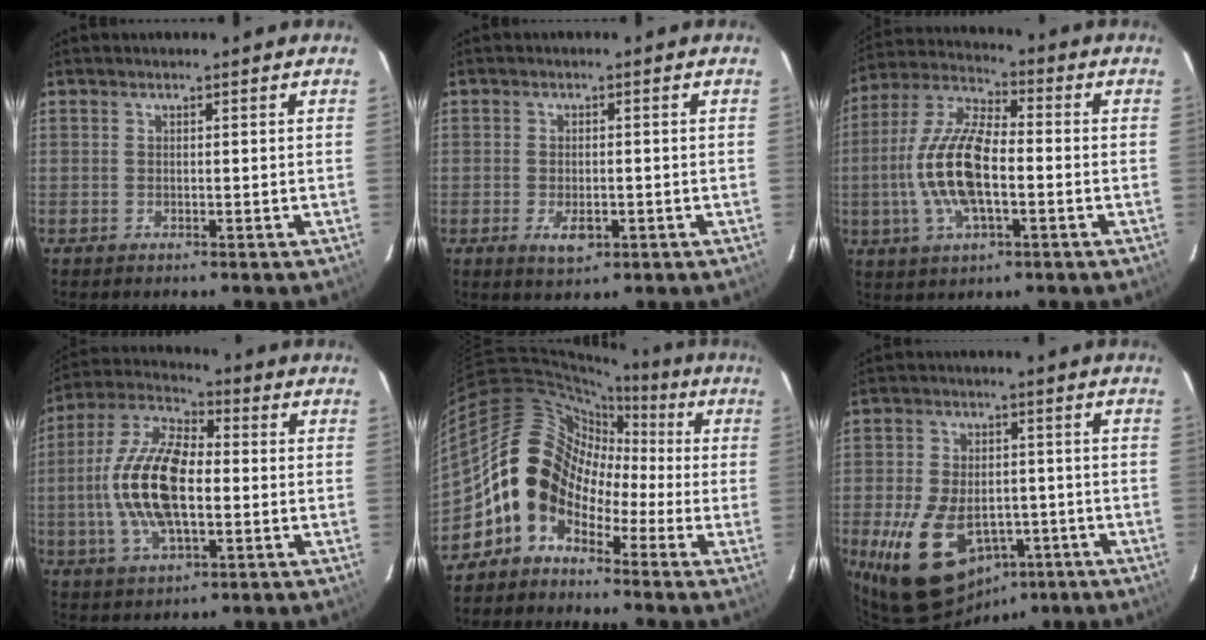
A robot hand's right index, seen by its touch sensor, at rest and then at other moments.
{"total": 4.0, "force": [-1.5, 2.0, 3.1], "torque": [-0.060, -0.008, -0.021]}
{"total": 14.6, "force": [-2.5, 5.7, 13.2], "torque": [-0.277, 0.005, -0.052]}
{"total": 16.5, "force": [-1.3, 7.4, 14.7], "torque": [-0.302, 0.010, -0.030]}
{"total": 12.1, "force": [-5.1, 9.9, 4.8], "torque": [-0.091, 0.039, -0.113]}
{"total": 17.2, "force": [-6.9, 11.2, 11.1], "torque": [-0.238, -0.009, -0.096]}